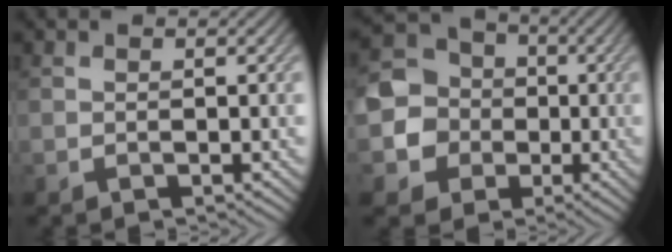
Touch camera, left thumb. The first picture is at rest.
{"total": 9.4, "force": [-1.1, 8.9, 2.9], "torque": [-0.088, 0.002, -0.044]}